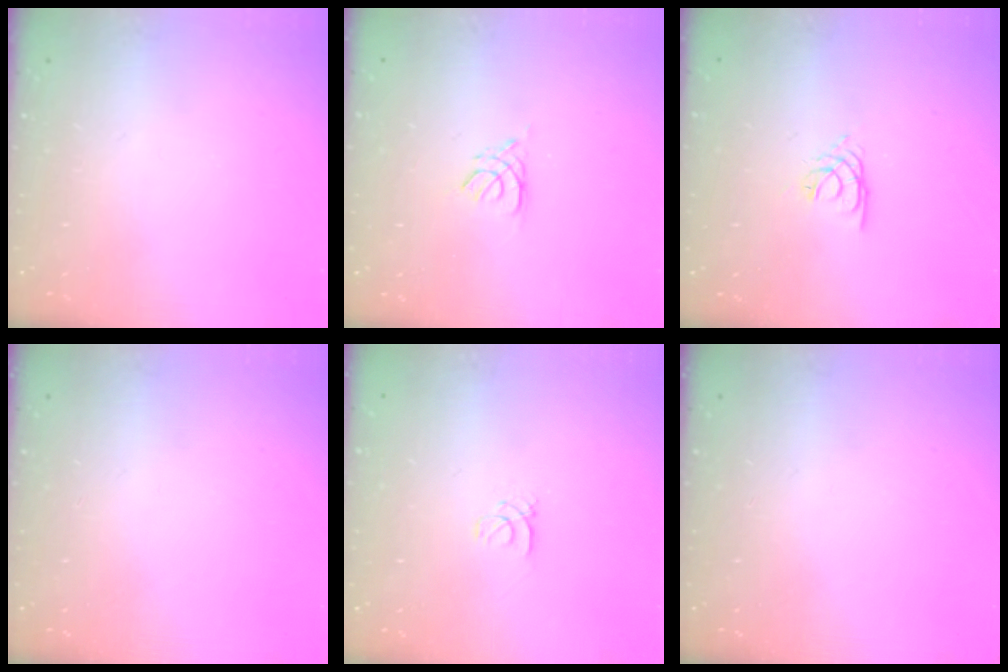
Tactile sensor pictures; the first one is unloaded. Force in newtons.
{"total": 2.7, "press": 2.7, "slide": 0.5}
{"total": 1.4, "press": 1.3, "slide": 0.3}
{"total": 0.0}
{"total": 1.0, "press": 1.0, "slide": 0.1}
{"total": 0.0}